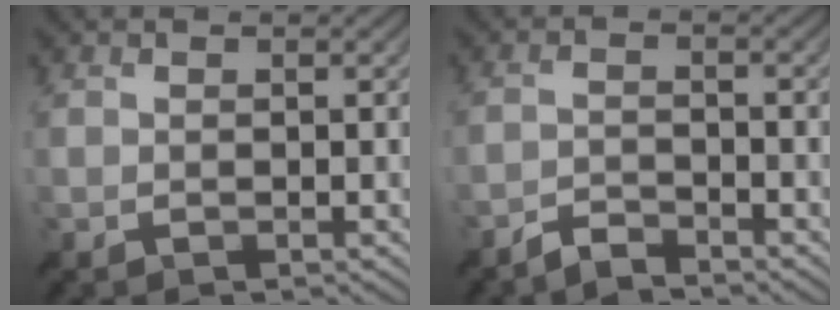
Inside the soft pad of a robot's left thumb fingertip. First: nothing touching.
{"total": 2.6, "force": [-2.5, 0.4, 0.8], "torque": [-0.015, -0.001, -0.054]}